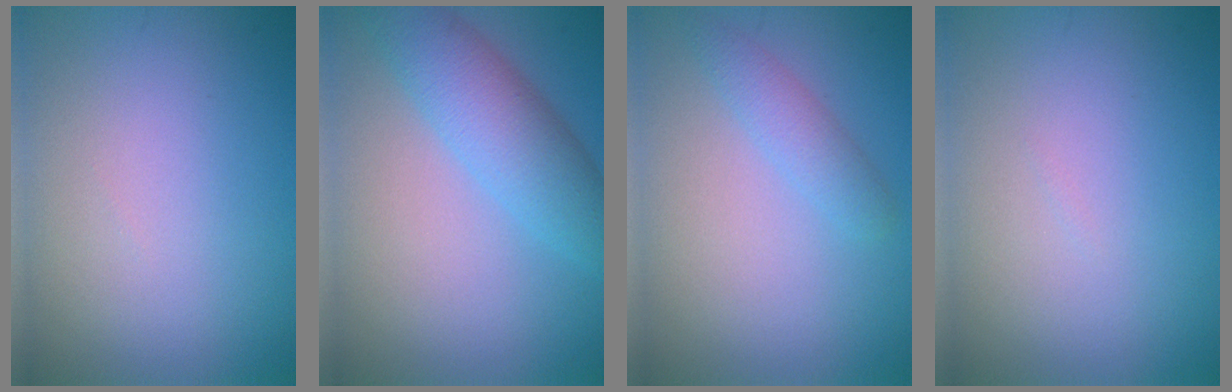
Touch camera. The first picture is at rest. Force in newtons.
{"total": 5.1, "press": 5.1, "slide": 0.1}
{"total": 1.9, "press": 1.9, "slide": 0.1}
{"total": 0.0}